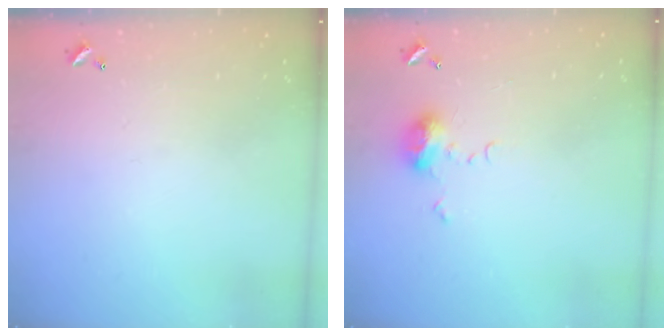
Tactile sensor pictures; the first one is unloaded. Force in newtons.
{"total": 6.2, "press": 6.2, "slide": 0.7}